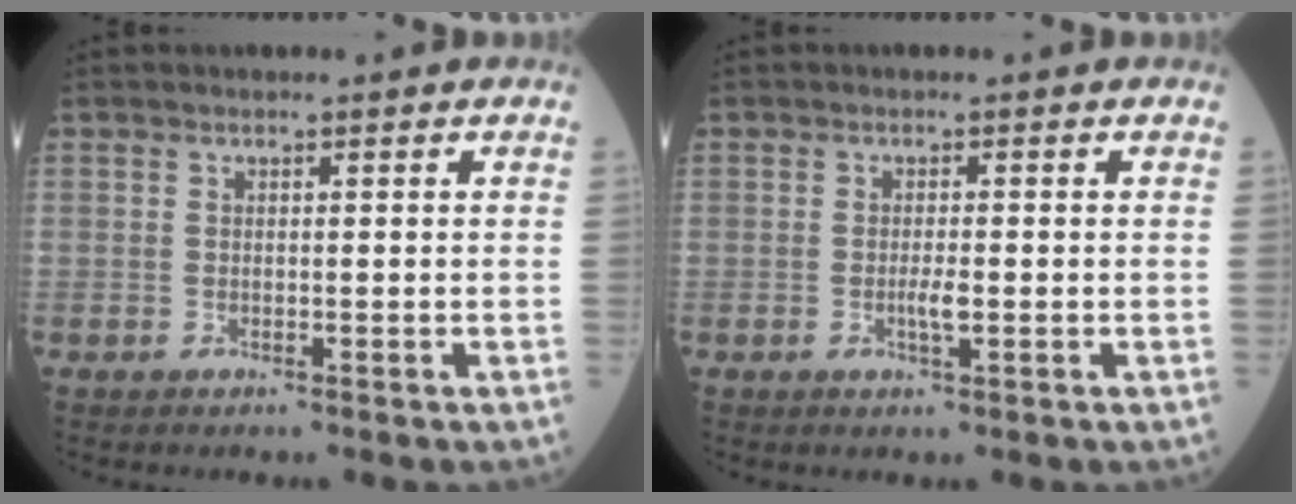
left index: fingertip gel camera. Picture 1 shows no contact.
{"total": 1.9, "force": [-0.4, 0.3, 1.9], "torque": [-0.039, -0.002, -0.006]}